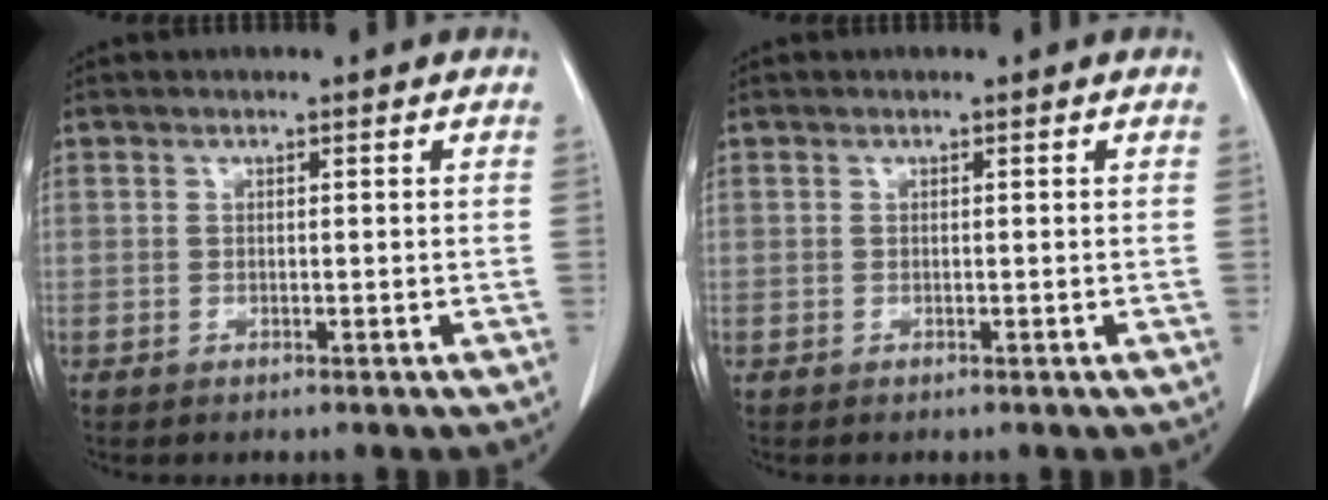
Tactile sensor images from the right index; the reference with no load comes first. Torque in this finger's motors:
{"motor_torque": [0.00, 0.00, 0.00, 0.00]}